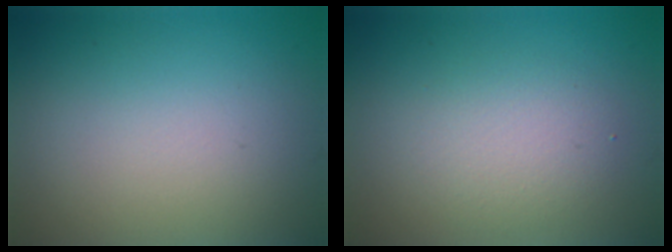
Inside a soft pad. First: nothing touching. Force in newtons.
{"total": 2.9, "press": 2.8, "slide": 0.3}